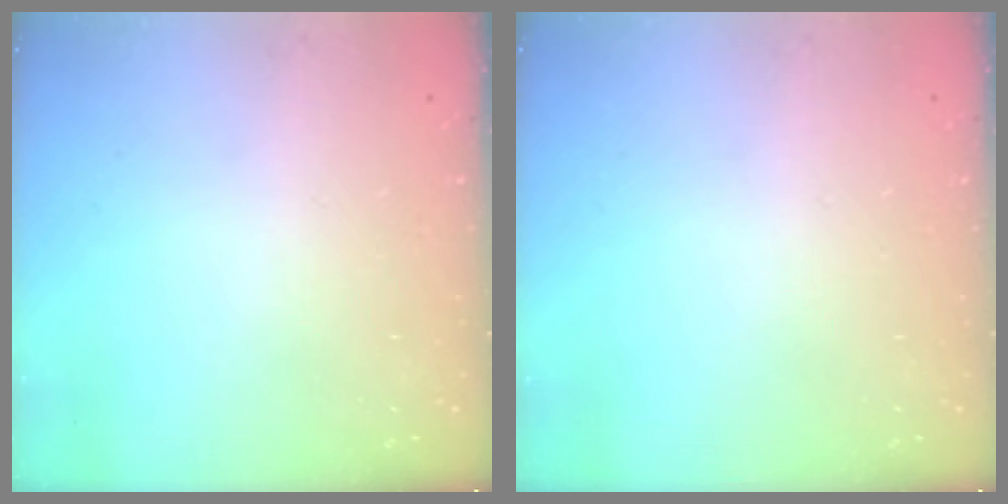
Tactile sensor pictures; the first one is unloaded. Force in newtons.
{"total": 0.0}